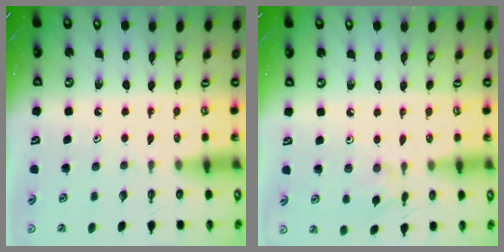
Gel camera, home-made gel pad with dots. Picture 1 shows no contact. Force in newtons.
{"total": 3.7, "press": 3.7, "slide": 0.3}